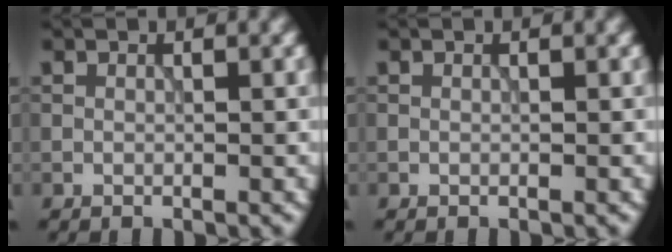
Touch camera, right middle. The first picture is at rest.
{"total": 0.0}